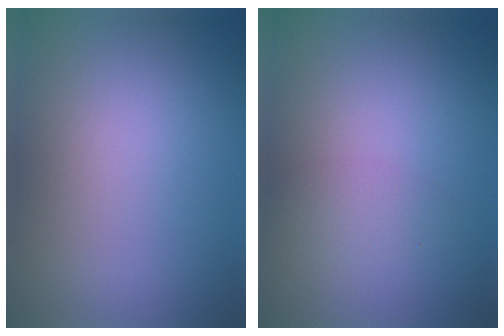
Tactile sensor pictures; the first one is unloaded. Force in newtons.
{"total": 1.6, "press": 1.5, "slide": 0.2}